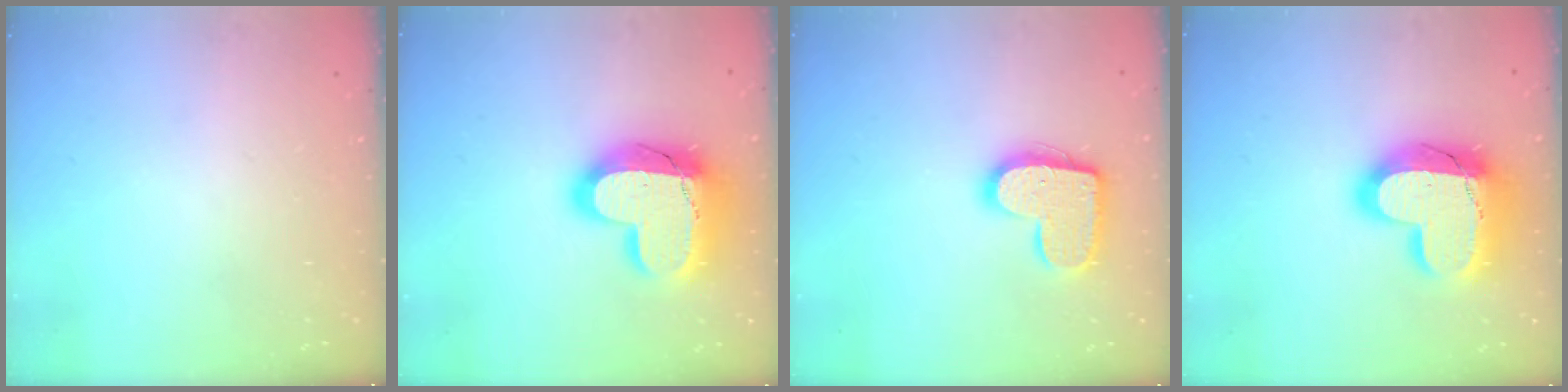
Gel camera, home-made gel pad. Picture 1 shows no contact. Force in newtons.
{"total": 20.9, "press": 20.9, "slide": 1.8}
{"total": 15.0, "press": 15.0, "slide": 0.7}
{"total": 20.9, "press": 20.9, "slide": 1.8}